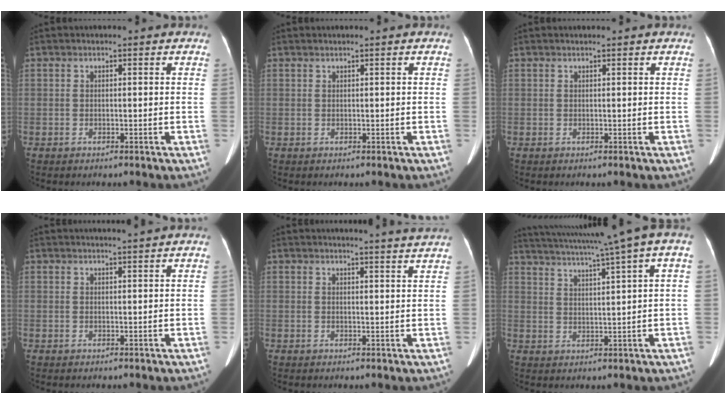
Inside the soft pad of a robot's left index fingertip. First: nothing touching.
{"total": 0.0}
{"total": 0.8, "force": [0.8, -0.2, 0.2], "torque": [-0.007, 0.011, 0.016]}
{"total": 2.6, "force": [2.2, -0.8, 1.0], "torque": [-0.011, 0.004, 0.033]}
{"total": 6.7, "force": [6.2, -1.4, 2.0], "torque": [-0.023, -0.012, 0.058]}
{"total": 13.7, "force": [9.9, -1.3, 9.3], "torque": [-0.162, 0.014, 0.136]}